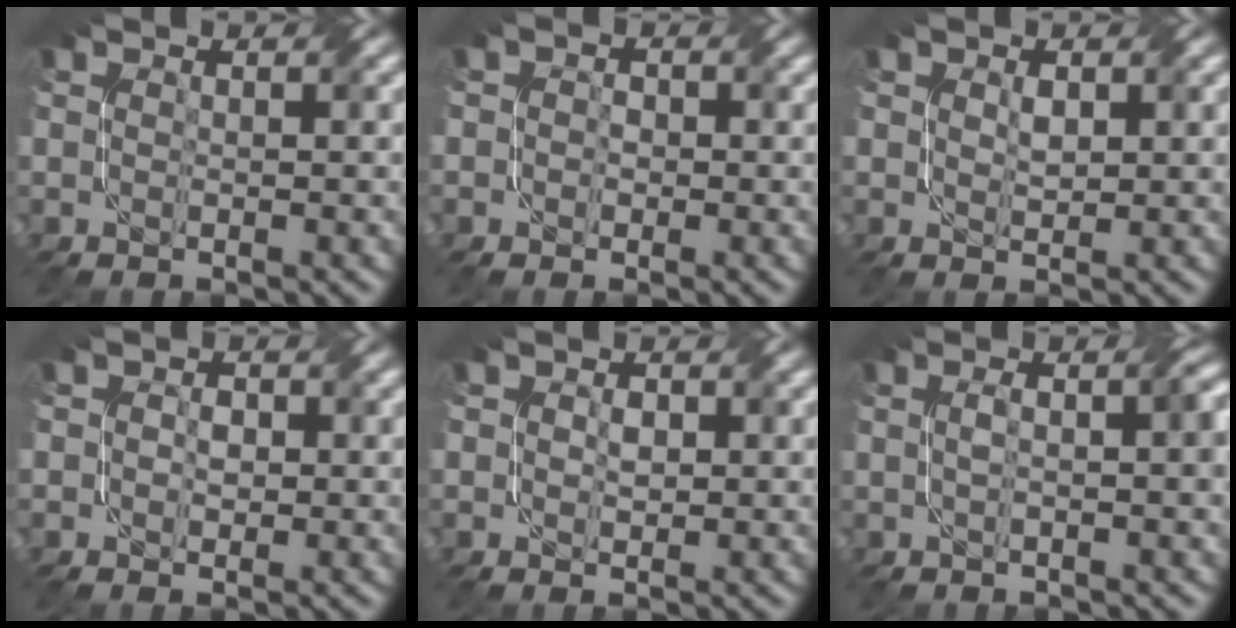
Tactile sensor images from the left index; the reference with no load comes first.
{"total": 1.7, "force": [0.2, 1.6, 0.6], "torque": [0.003, 0.000, -0.011]}
{"total": 1.5, "force": [0.5, 1.0, 1.0], "torque": [-0.016, -0.005, 0.014]}
{"total": 1.6, "force": [0.2, 1.4, 0.8], "torque": [-0.009, -0.003, -0.002]}
{"total": 1.4, "force": [0.1, 1.1, 0.8], "torque": [-0.012, -0.003, 0.002]}
{"total": 3.2, "force": [0.2, 1.0, 3.1], "torque": [-0.054, 0.008, 0.002]}